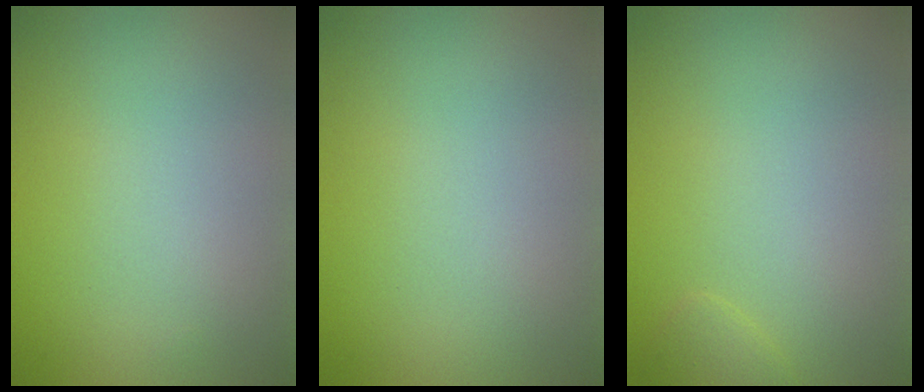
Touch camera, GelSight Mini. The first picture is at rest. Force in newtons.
{"total": 0.0}
{"total": 0.8, "press": 0.8, "slide": 0.1}